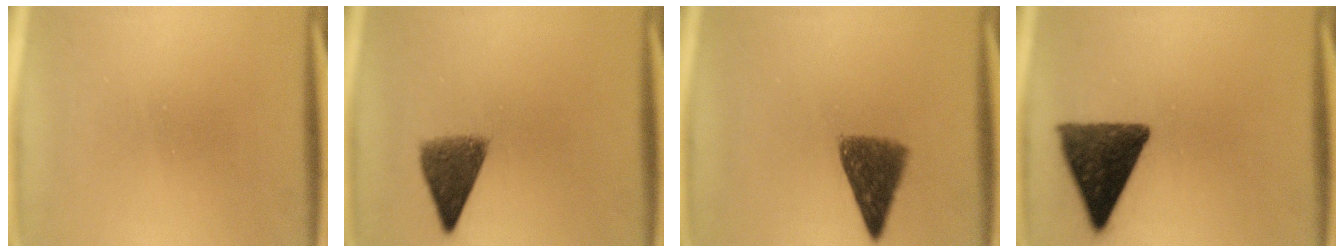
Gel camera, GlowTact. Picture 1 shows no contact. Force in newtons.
{"total": 6.3}
{"total": 7.0}
{"total": 12.6}